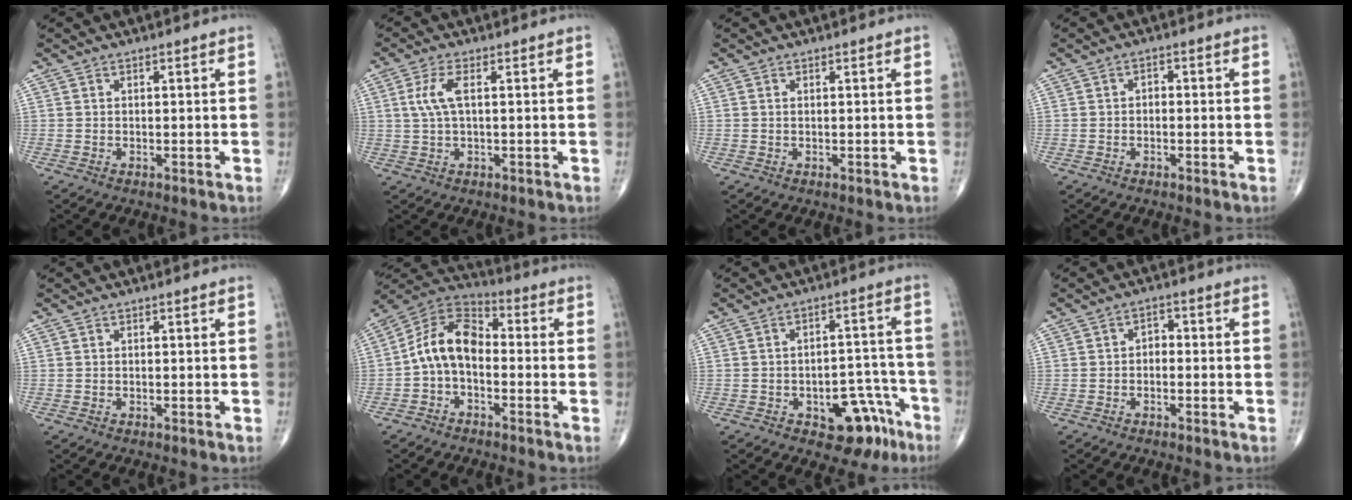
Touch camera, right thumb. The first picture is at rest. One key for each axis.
{"total": 4.5, "fx": 0.8, "fy": 1.5, "fz": 4.2, "tx": -0.110, "ty": 0.011, "tz": 0.017}
{"total": 0.0}
{"total": 1.2, "fx": -0.3, "fy": 0.9, "fz": 0.7, "tx": -0.001, "ty": 0.007, "tz": -0.011}
{"total": 0.0}
{"total": 10.4, "fx": -1.5, "fy": 6.6, "fz": 7.9, "tx": -0.132, "ty": 0.039, "tz": -0.044}
{"total": 10.8, "fx": -5.7, "fy": 6.0, "fz": 7.1, "tx": -0.048, "ty": 0.049, "tz": -0.068}
{"total": 2.2, "fx": -0.6, "fy": 1.6, "fz": 1.4, "tx": -0.007, "ty": 0.014, "tz": -0.021}